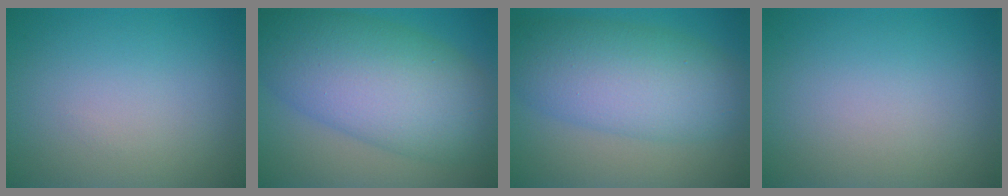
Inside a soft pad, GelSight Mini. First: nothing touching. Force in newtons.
{"total": 11.4, "press": 11.4, "slide": 0.5}
{"total": 8.4, "press": 8.4, "slide": 0.0}
{"total": 0.0}